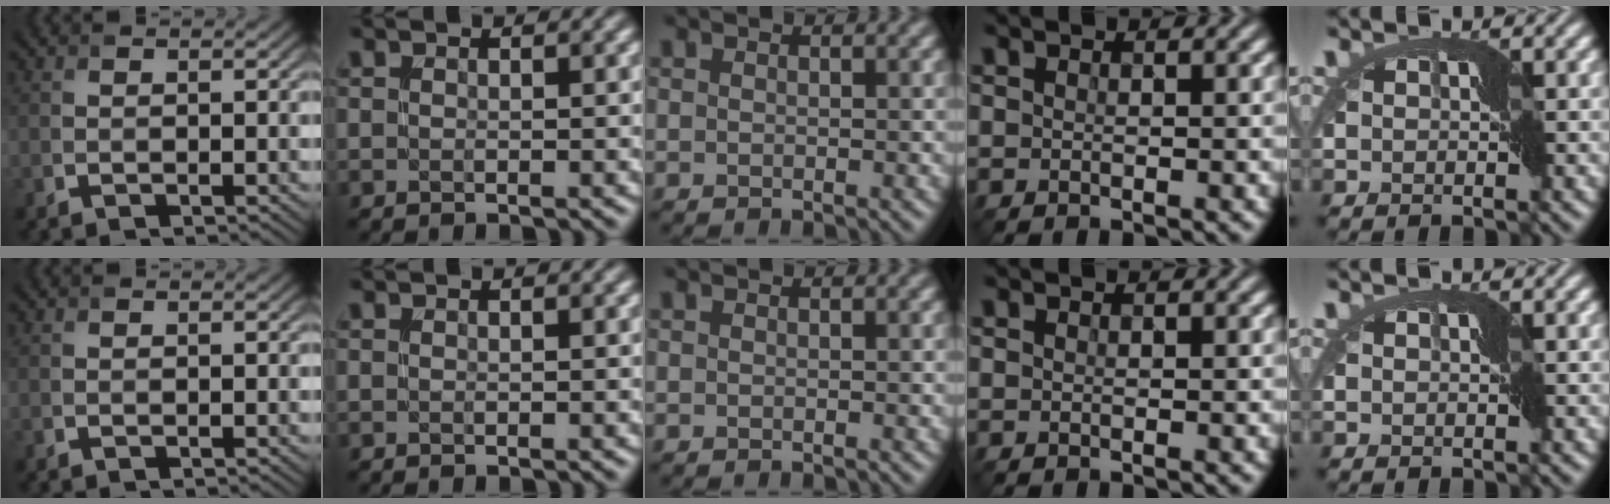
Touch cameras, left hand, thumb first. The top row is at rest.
{}